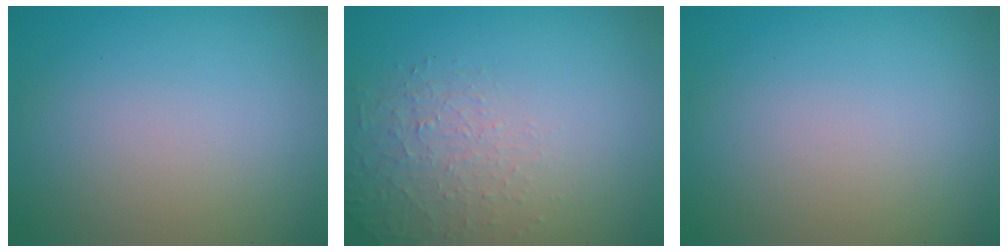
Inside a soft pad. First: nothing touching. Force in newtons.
{"total": 1.5, "press": 0.8, "slide": 1.3}
{"total": 0.0}